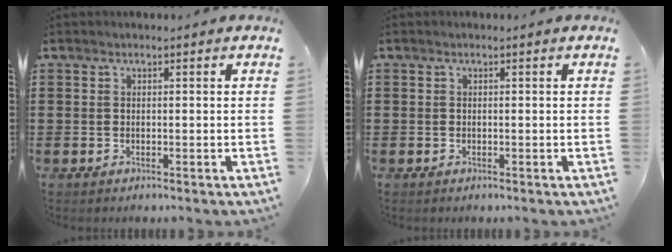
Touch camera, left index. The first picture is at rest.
{"total": 0.0}